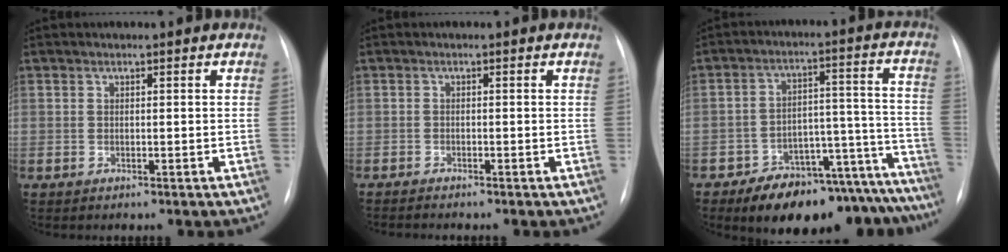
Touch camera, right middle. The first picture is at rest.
{"total": 2.1, "force": [-1.9, -0.1, 0.9], "torque": [-0.013, -0.003, -0.028]}
{"total": 19.5, "force": [-16.7, 6.8, 7.5], "torque": [-0.040, 0.056, -0.224]}